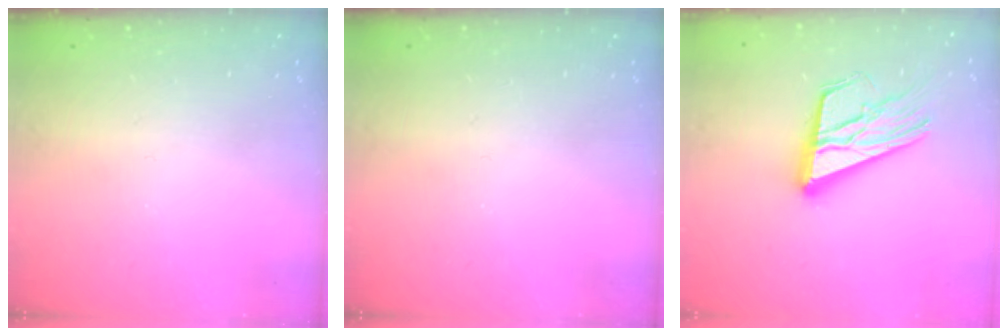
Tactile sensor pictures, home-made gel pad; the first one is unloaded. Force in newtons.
{"total": 0.0}
{"total": 18.0, "press": 17.9, "slide": 1.8}